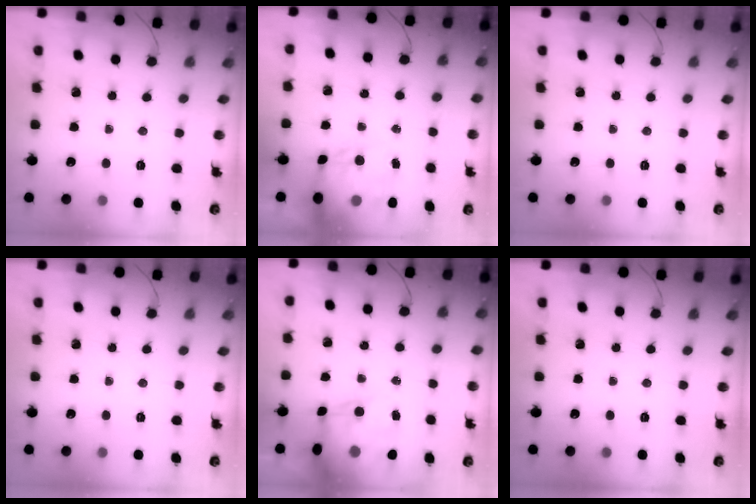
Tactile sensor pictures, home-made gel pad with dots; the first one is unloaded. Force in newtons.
{"total": 14.2, "press": 13.8, "slide": 3.4}
{"total": 0.0}
{"total": 0.0}
{"total": 13.8, "press": 13.3, "slide": 3.5}
{"total": 0.0}